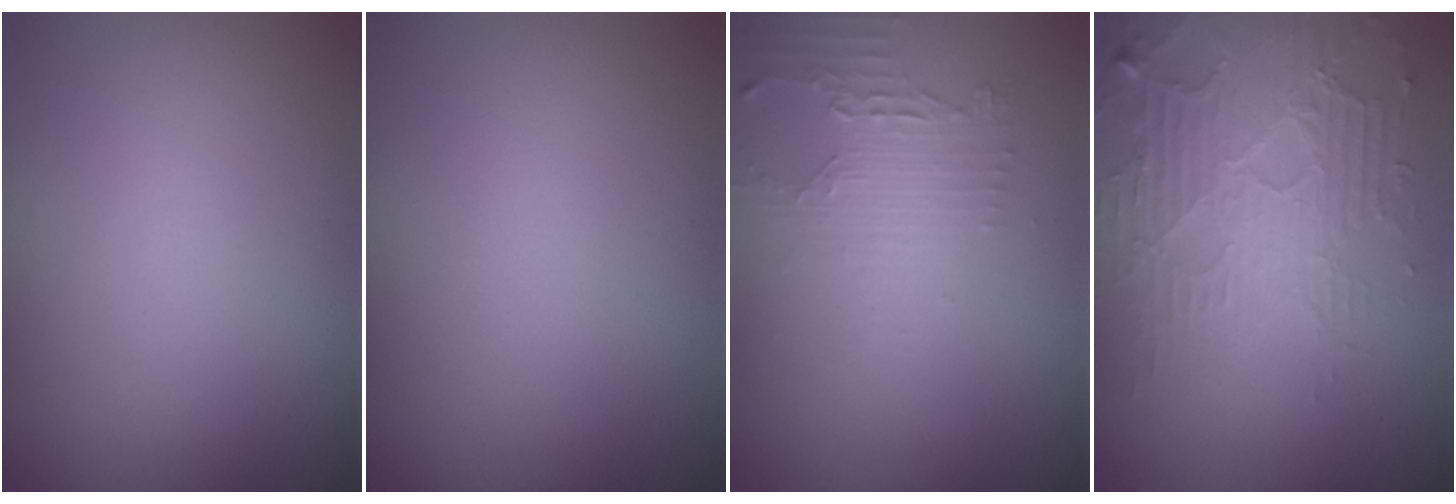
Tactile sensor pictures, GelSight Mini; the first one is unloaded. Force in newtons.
{"total": 0.0}
{"total": 2.1, "press": 1.6, "slide": 1.4}
{"total": 4.2, "press": 4.2, "slide": 0.7}